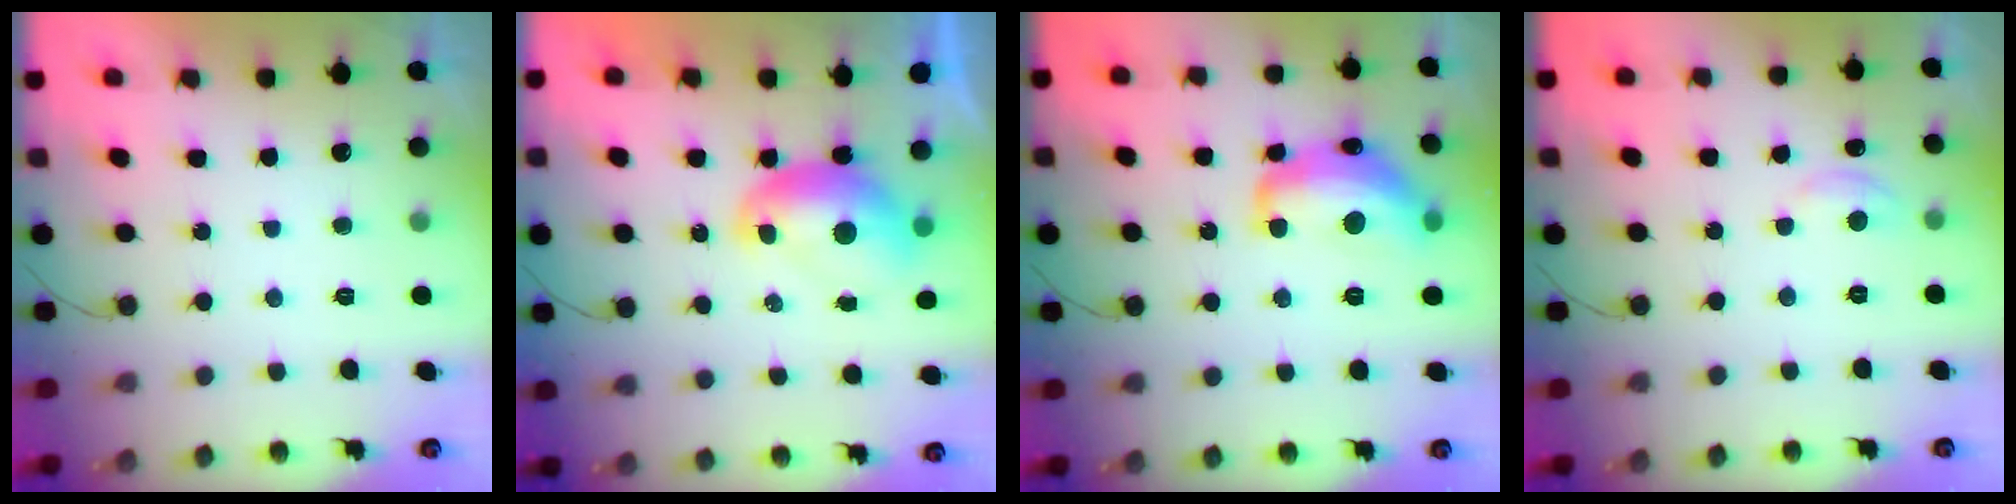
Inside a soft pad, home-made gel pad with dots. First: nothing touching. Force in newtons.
{"total": 8.9, "press": 8.9, "slide": 0.4}
{"total": 15.7, "press": 15.6, "slide": 1.1}
{"total": 3.6, "press": 3.5, "slide": 0.4}